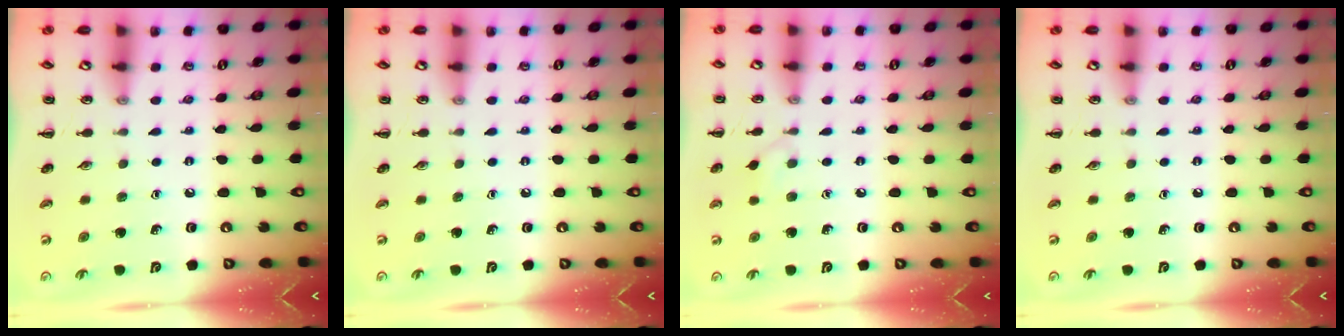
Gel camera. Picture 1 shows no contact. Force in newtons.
{"total": 0.0}
{"total": 4.7, "press": 4.3, "slide": 1.7}
{"total": 0.0}